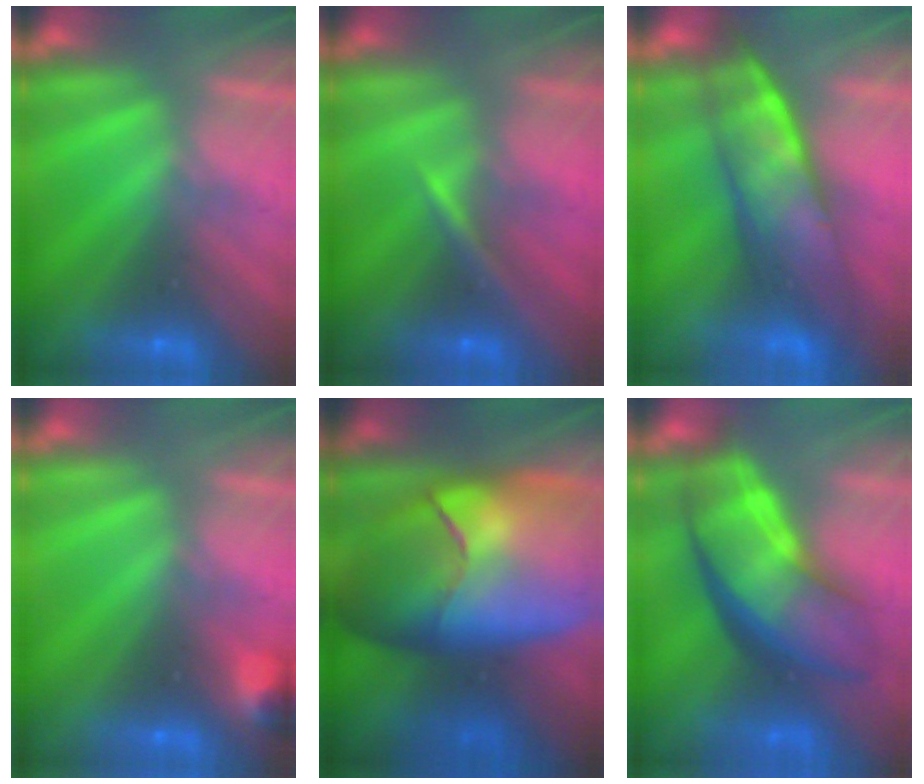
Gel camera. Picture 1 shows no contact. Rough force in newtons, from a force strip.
{"total": 3.0}
{"total": 8.0}
{"total": 3.0}
{"total": 7.8}
{"total": 7.2}